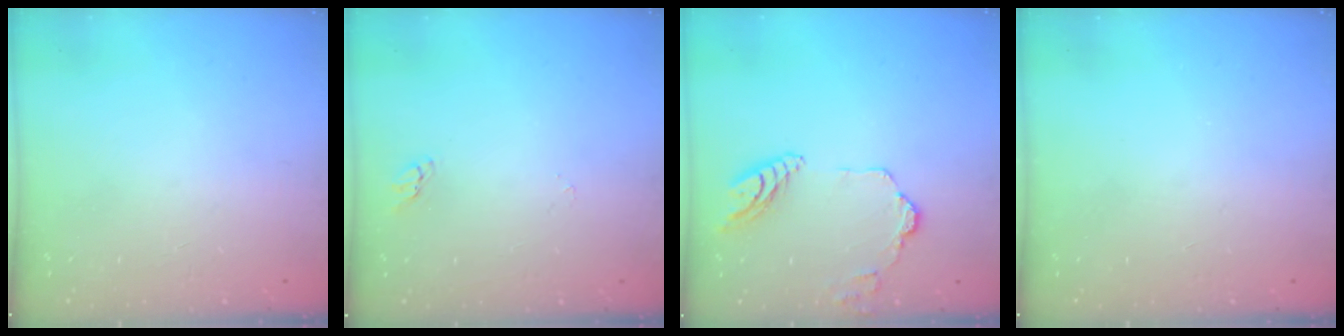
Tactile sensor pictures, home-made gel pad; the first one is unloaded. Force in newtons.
{"total": 2.2, "press": 2.2, "slide": 0.2}
{"total": 12.1, "press": 12.0, "slide": 1.5}
{"total": 0.0}